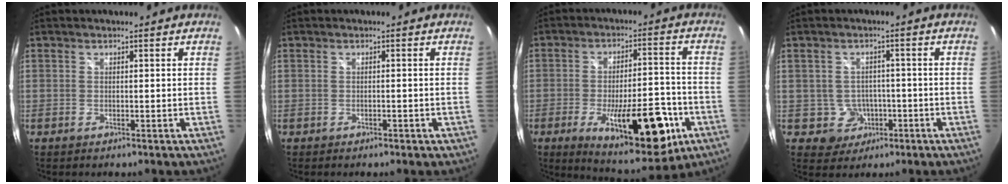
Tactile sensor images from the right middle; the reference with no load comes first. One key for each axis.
{"total": 1.5, "fx": -1.1, "fy": 0.7, "fz": 0.8, "tx": -0.013, "ty": -0.001, "tz": -0.012}
{"total": 19.0, "fx": -7.9, "fy": 7.1, "fz": 15.8, "tx": -0.244, "ty": -0.015, "tz": -0.097}
{"total": 5.0, "fx": -1.6, "fy": 4.7, "fz": 0.6, "tx": -0.025, "ty": 0.014, "tz": -0.010}